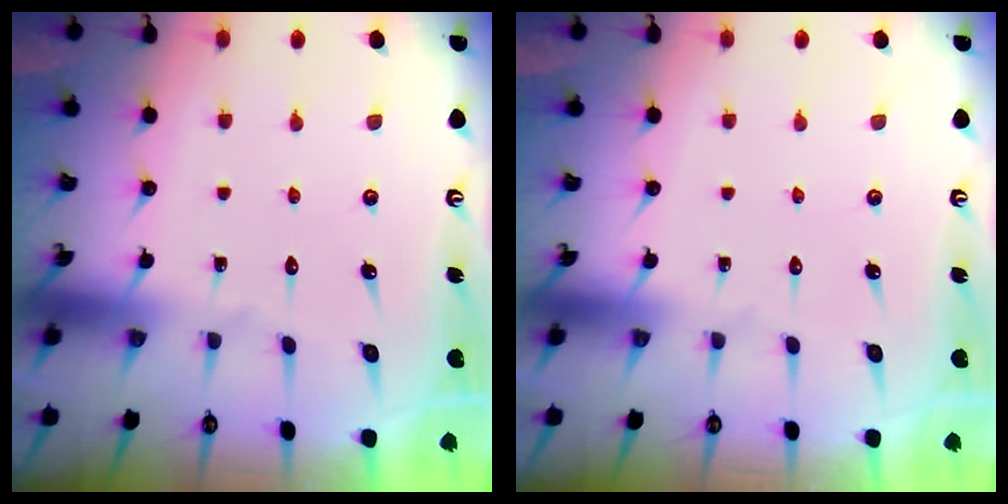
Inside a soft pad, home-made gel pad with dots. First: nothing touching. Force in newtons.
{"total": 0.0}